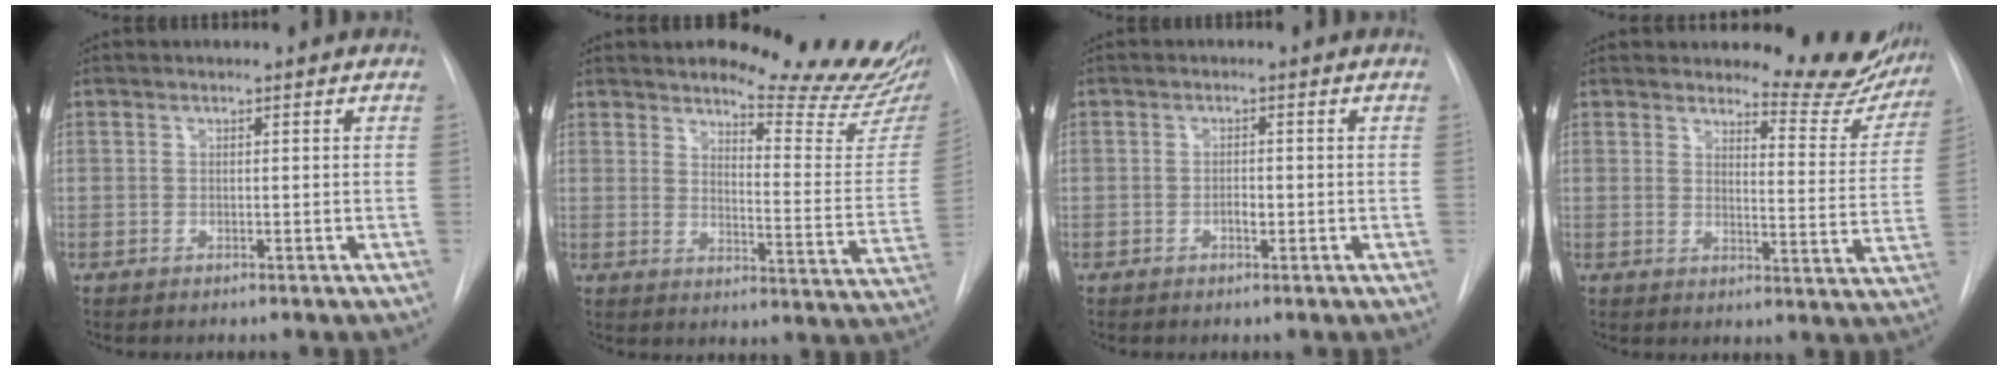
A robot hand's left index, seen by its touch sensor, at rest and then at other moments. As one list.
[{"total": 16.8, "force": [15.4, 1.0, 6.8], "torque": [-0.087, -0.112, 0.181]}, {"total": 1.3, "force": [-0.6, 0.5, 1.0], "torque": [-0.017, -0.001, -0.011]}, {"total": 12.1, "force": [11.5, 2.7, 2.8], "torque": [-0.011, -0.065, 0.117]}]